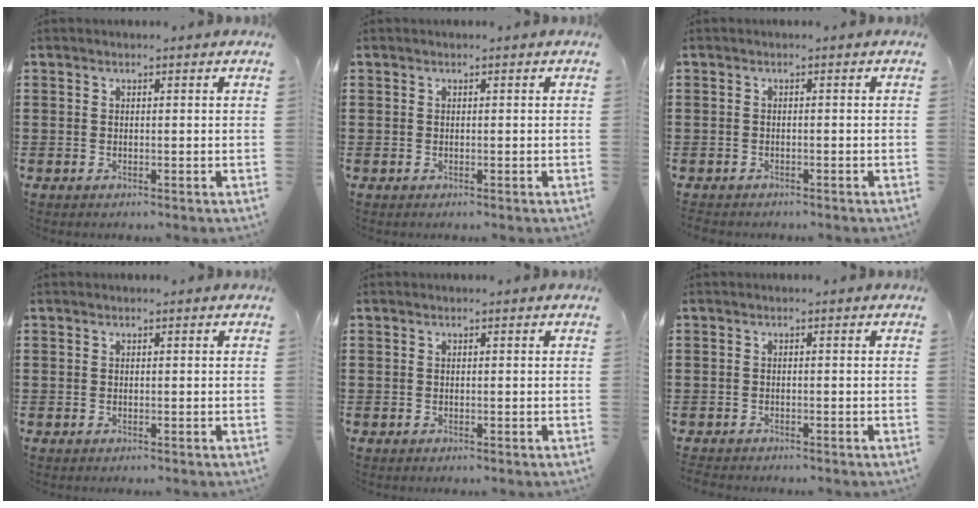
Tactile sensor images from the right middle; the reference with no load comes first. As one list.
[{"total": 0.0}, {"total": 1.0, "force": [-0.9, 0.5, -0.2], "torque": [0.001, 0.005, -0.022]}, {"total": 0.0}, {"total": 0.0}, {"total": 1.2, "force": [-1.1, 0.4, -0.2], "torque": [0.000, 0.005, -0.027]}]